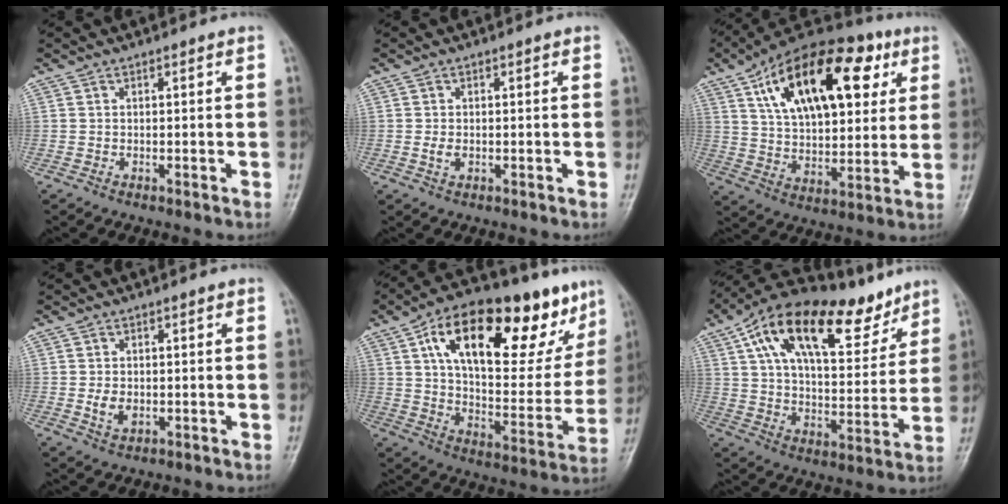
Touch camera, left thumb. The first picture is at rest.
{"total": 1.7, "force": [-0.2, 1.1, 1.2], "torque": [-0.023, -0.001, -0.005]}
{"total": 25.3, "force": [9.7, 13.3, 19.2], "torque": [-0.275, -0.004, 0.154]}
{"total": 3.2, "force": [-0.4, 2.3, 2.3], "torque": [-0.037, -0.003, -0.003]}
{"total": 30.0, "force": [14.8, 12.9, 22.7], "torque": [-0.299, 0.000, 0.235]}
{"total": 24.1, "force": [14.4, 10.6, 16.2], "torque": [-0.226, -0.021, 0.241]}